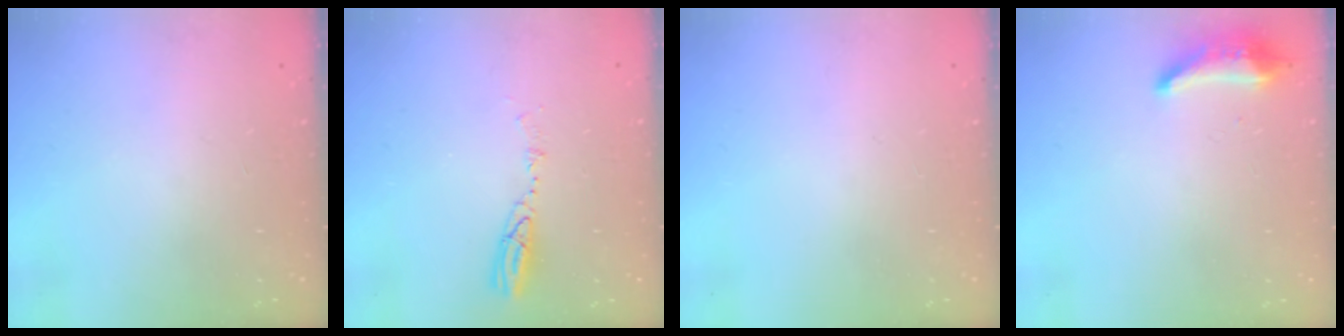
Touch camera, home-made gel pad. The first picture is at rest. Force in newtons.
{"total": 4.7, "press": 4.6, "slide": 0.5}
{"total": 0.0}
{"total": 10.1, "press": 9.0, "slide": 4.6}